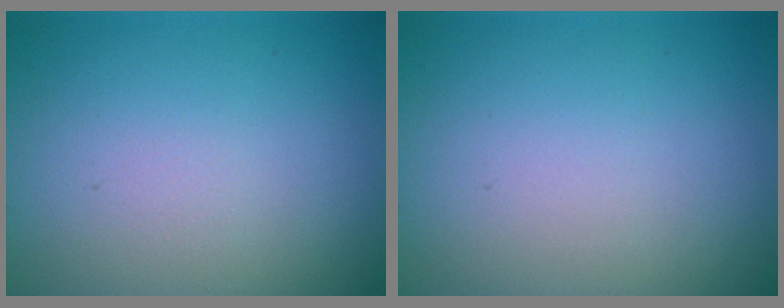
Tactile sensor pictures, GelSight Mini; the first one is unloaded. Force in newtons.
{"total": 0.0}